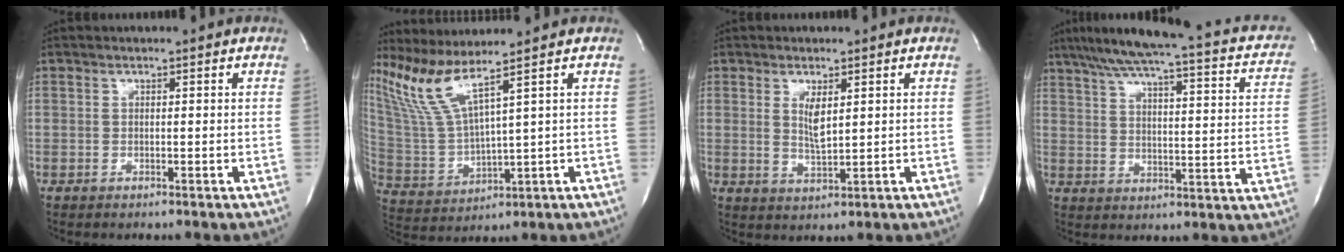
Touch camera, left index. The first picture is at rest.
{"total": 7.7, "force": [5.7, -1.4, 4.9], "torque": [-0.120, -0.007, 0.135]}
{"total": 3.2, "force": [0.9, 0.7, 3.0], "torque": [-0.060, -0.009, 0.023]}
{"total": 23.6, "force": [18.0, 4.3, 14.6], "torque": [-0.215, 0.010, 0.215]}